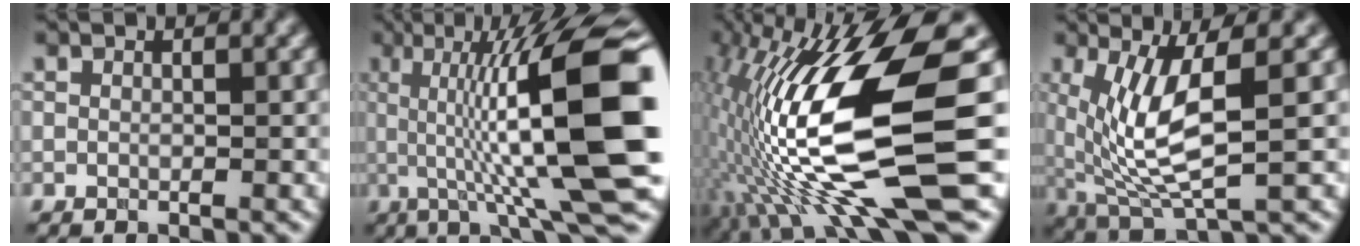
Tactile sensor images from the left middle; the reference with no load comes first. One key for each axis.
{"total": 15.1, "fx": 0.5, "fy": 3.2, "fz": 14.8, "tx": -0.211, "ty": 0.017, "tz": 0.008}
{"total": 14.5, "fx": -1.8, "fy": 3.3, "fz": 14.0, "tx": -0.272, "ty": 0.007, "tz": -0.016}
{"total": 6.9, "fx": 0.8, "fy": 1.8, "fz": 6.6, "tx": -0.145, "ty": -0.012, "tz": 0.028}